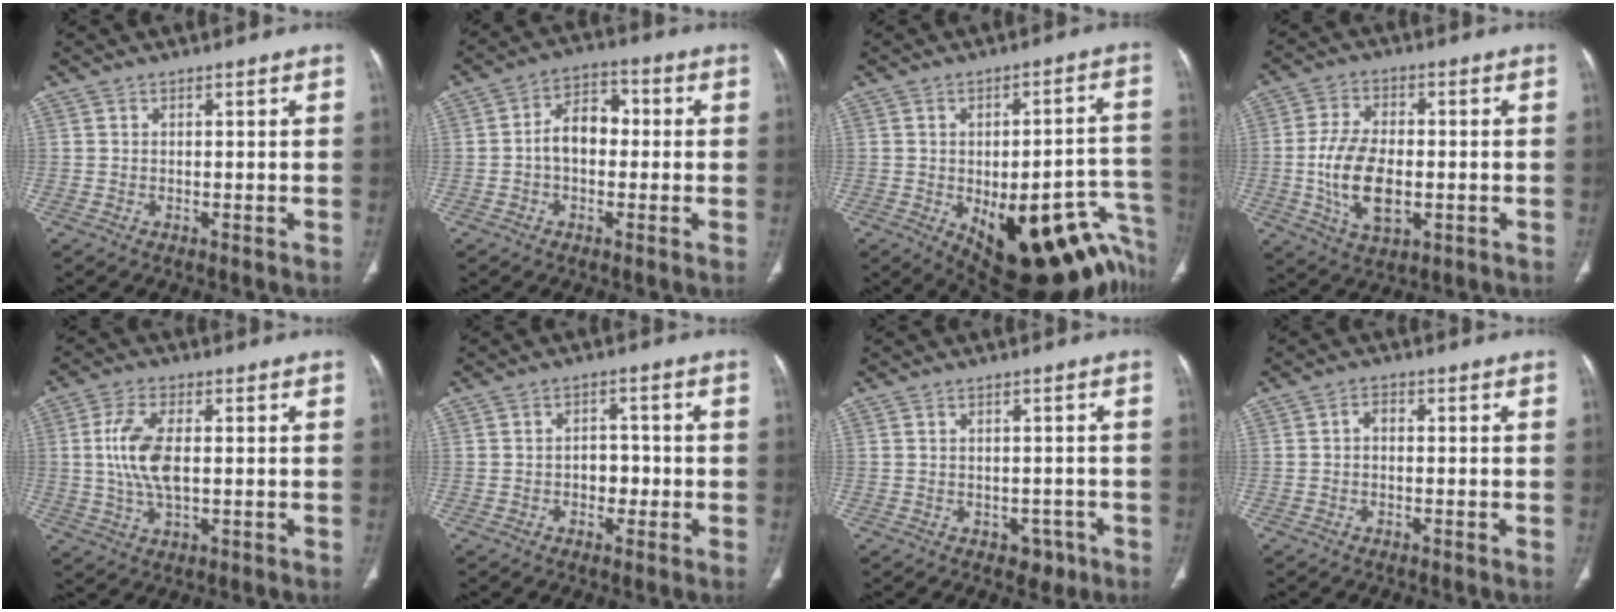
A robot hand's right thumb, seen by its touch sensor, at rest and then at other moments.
{"total": 7.5, "force": [-0.4, 5.2, 5.5], "torque": [-0.073, 0.031, -0.018]}
{"total": 28.2, "force": [-11.6, 11.3, 23.1], "torque": [-0.200, 0.055, -0.130]}
{"total": 11.9, "force": [-1.8, 6.8, 9.6], "torque": [-0.170, 0.003, -0.028]}
{"total": 9.2, "force": [0.6, 4.3, 8.1], "torque": [-0.175, 0.001, 0.014]}
{"total": 3.8, "force": [-0.9, 2.8, 2.4], "torque": [-0.010, 0.012, -0.017]}
{"total": 3.1, "force": [-1.4, 2.4, 1.4], "torque": [0.000, 0.010, -0.012]}
{"total": 1.6, "force": [-0.2, 1.0, 1.2], "torque": [-0.012, 0.007, -0.010]}